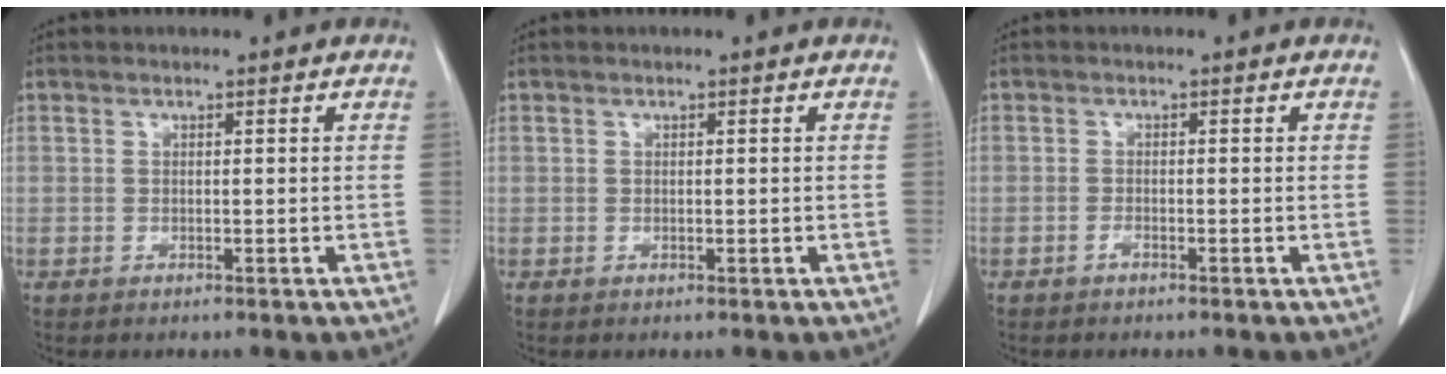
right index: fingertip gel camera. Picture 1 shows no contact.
{"total": 0.0}
{"total": 0.6, "force": [-0.5, 0.1, 0.3], "torque": [-0.006, 0.001, -0.007]}